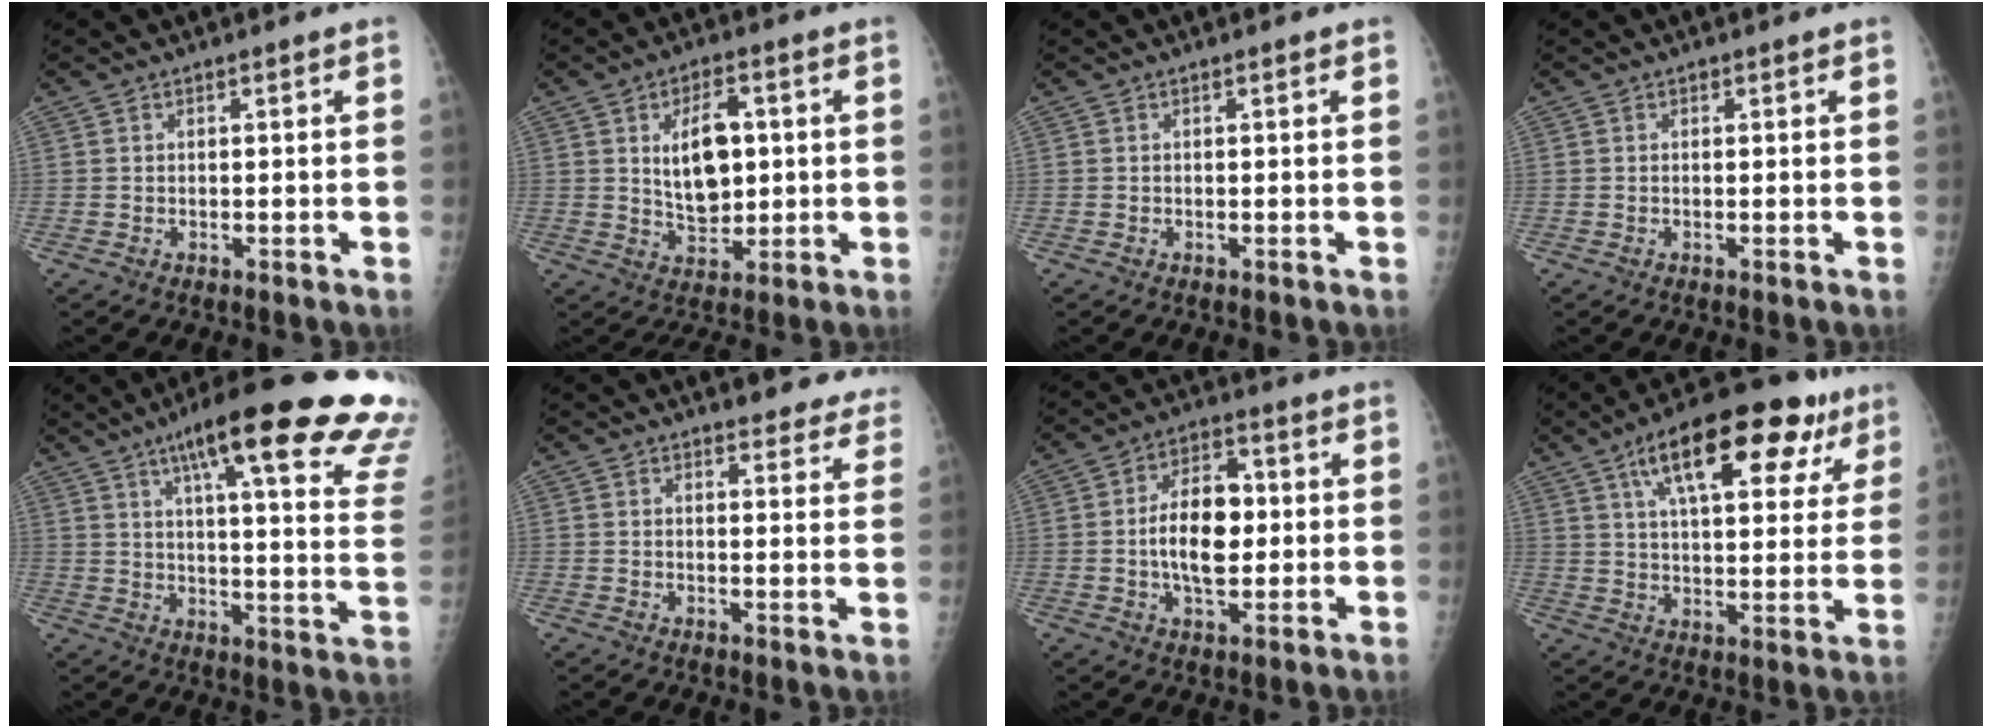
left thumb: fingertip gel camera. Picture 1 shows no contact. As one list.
[{"total": 7.7, "force": [0.9, 4.8, 5.9], "torque": [-0.070, -0.001, 0.018]}, {"total": 0.0}, {"total": 0.0}, {"total": 28.8, "force": [19.6, 4.0, 20.7], "torque": [-0.233, -0.076, 0.250]}, {"total": 9.8, "force": [8.7, 3.0, 3.3], "torque": [0.007, -0.035, 0.084]}, {"total": 10.9, "force": [-0.2, 6.4, 8.8], "torque": [-0.125, 0.011, -0.006]}, {"total": 21.1, "force": [11.1, 8.5, 15.8], "torque": [-0.200, -0.005, 0.169]}]